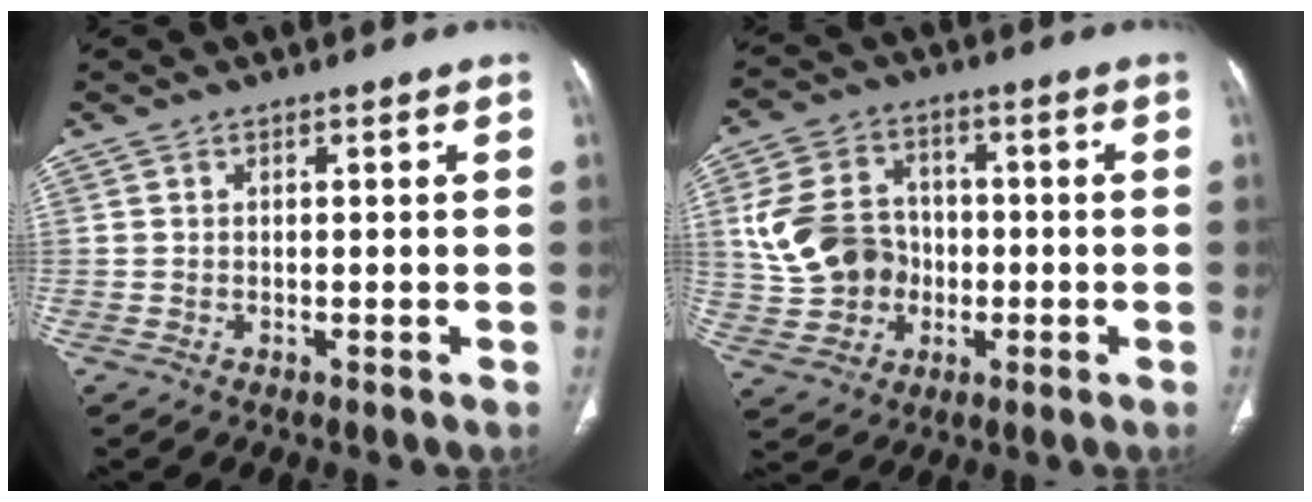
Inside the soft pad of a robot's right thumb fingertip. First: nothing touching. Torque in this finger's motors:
{"motor_torque": [0.81, 1.49, 1.03, 0.22, 0.11]}